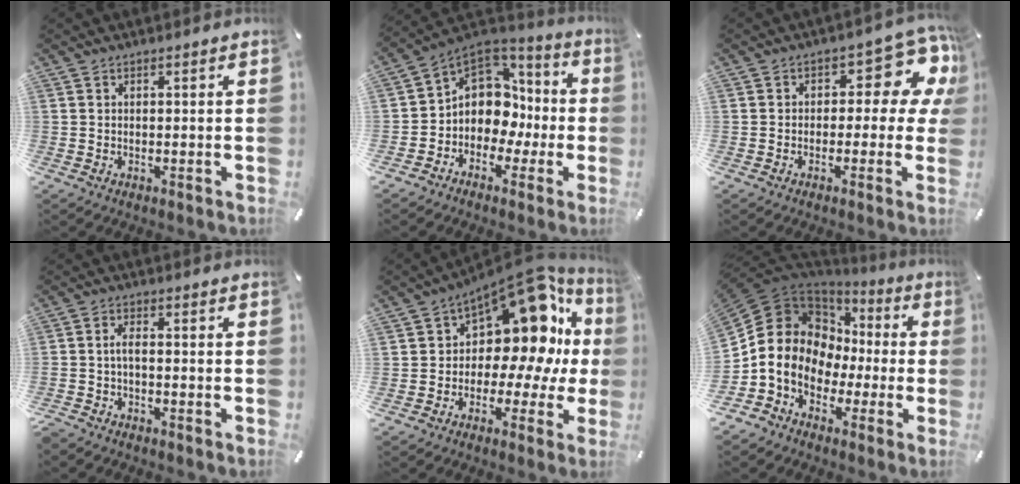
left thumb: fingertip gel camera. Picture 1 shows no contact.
{"total": 10.1, "force": [0.1, 9.4, 3.9], "torque": [-0.082, -0.016, 0.009]}
{"total": 10.7, "force": [4.0, 5.9, 8.0], "torque": [-0.097, -0.034, 0.067]}
{"total": 2.7, "force": [-1.5, 0.9, 2.0], "torque": [-0.053, 0.003, -0.033]}
{"total": 16.8, "force": [7.1, 10.3, 11.2], "torque": [-0.153, -0.078, 0.115]}
{"total": 13.0, "force": [-1.7, 11.9, 4.9], "torque": [-0.116, -0.017, -0.031]}